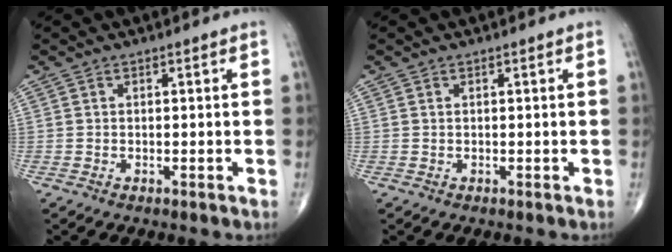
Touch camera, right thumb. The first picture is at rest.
{"total": 0.0}